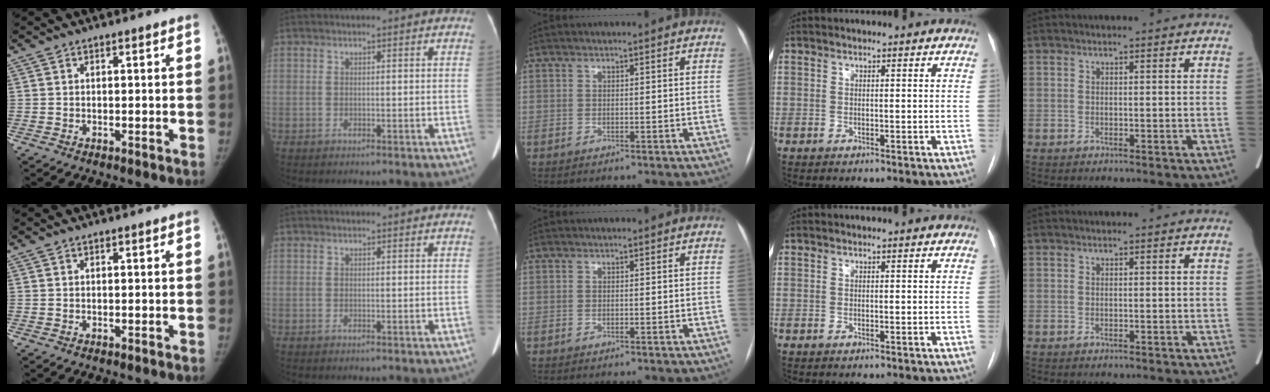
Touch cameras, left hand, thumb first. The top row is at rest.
{}